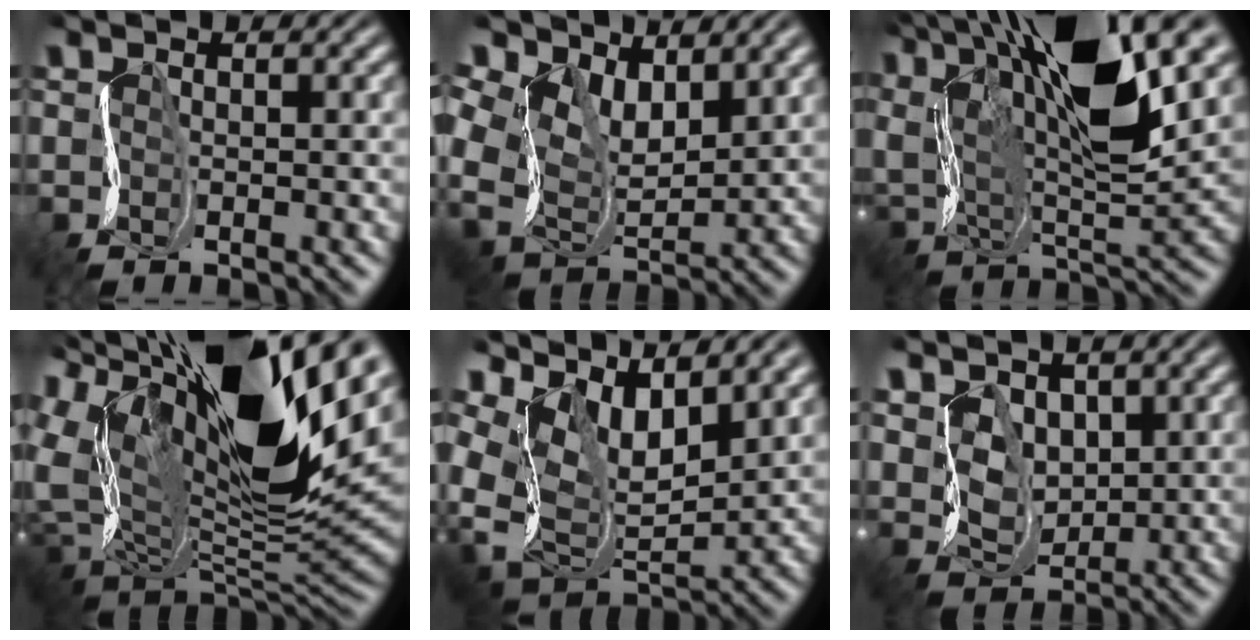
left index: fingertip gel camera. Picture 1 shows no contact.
{"total": 9.0, "force": [3.6, 5.7, 5.9], "torque": [-0.148, -0.004, 0.070]}
{"total": 15.9, "force": [8.5, 5.3, 12.3], "torque": [-0.228, 0.023, 0.146]}
{"total": 18.5, "force": [10.2, 7.9, 13.3], "torque": [-0.254, 0.037, 0.178]}
{"total": 9.6, "force": [4.5, 5.6, 6.4], "torque": [-0.125, -0.010, 0.087]}
{"total": 3.4, "force": [2.2, 2.4, 0.9], "torque": [-0.037, -0.003, 0.046]}